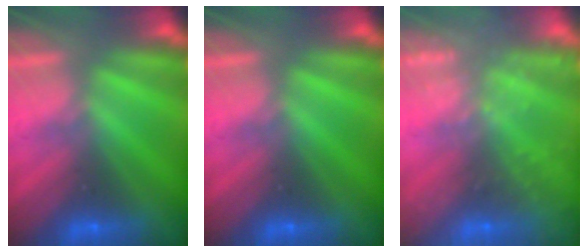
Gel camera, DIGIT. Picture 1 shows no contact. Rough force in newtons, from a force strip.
{"total": 0.0}
{"total": 5.9}